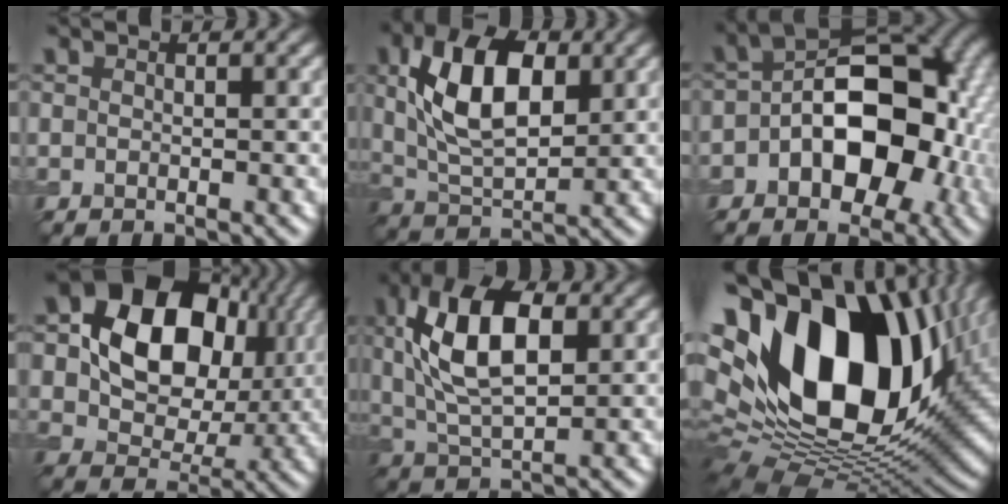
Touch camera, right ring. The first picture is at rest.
{"total": 8.3, "force": [2.5, 4.6, 6.4], "torque": [-0.117, 0.012, 0.043]}
{"total": 11.1, "force": [-2.1, 6.9, 8.4], "torque": [-0.100, 0.012, -0.036]}
{"total": 14.0, "force": [3.8, 10.1, 8.9], "torque": [-0.135, 0.014, 0.059]}
{"total": 9.1, "force": [2.5, 4.7, 7.4], "torque": [-0.148, 0.015, 0.037]}
{"total": 20.6, "force": [5.2, 13.3, 14.9], "torque": [-0.303, -0.001, 0.109]}